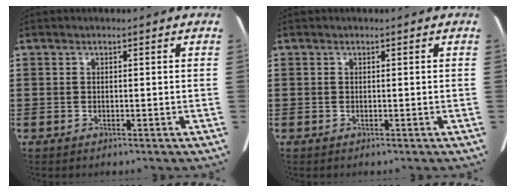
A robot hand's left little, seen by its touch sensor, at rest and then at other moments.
{"total": 0.0}